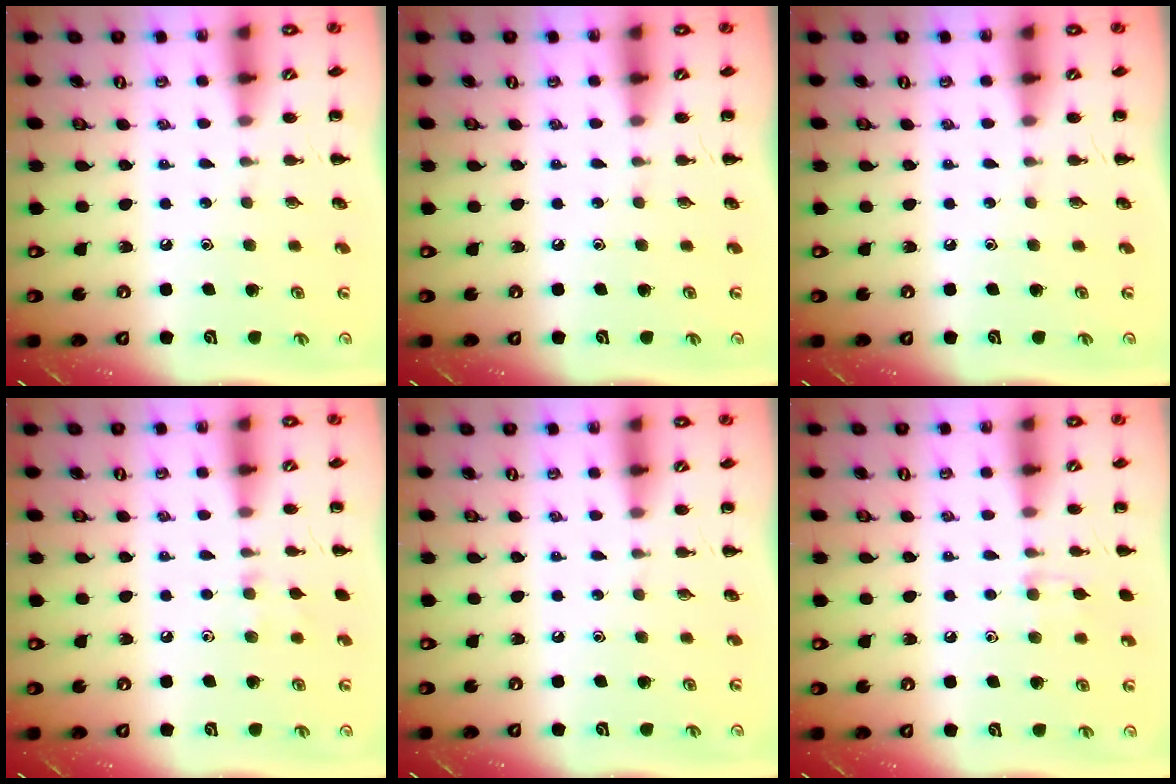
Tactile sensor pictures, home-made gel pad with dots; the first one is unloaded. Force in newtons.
{"total": 0.0}
{"total": 0.0}
{"total": 5.9, "press": 5.7, "slide": 1.7}
{"total": 0.0}
{"total": 6.5, "press": 6.1, "slide": 2.2}